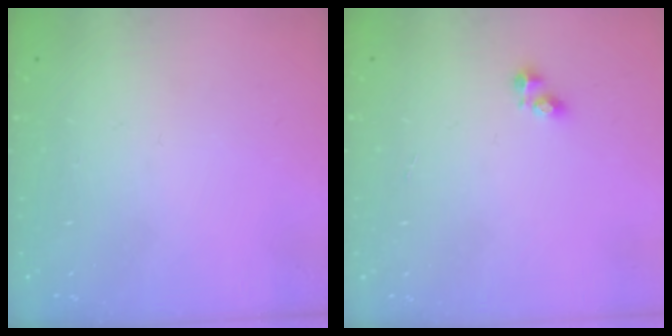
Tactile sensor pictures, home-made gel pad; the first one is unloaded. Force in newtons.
{"total": 2.6, "press": 2.6, "slide": 0.4}